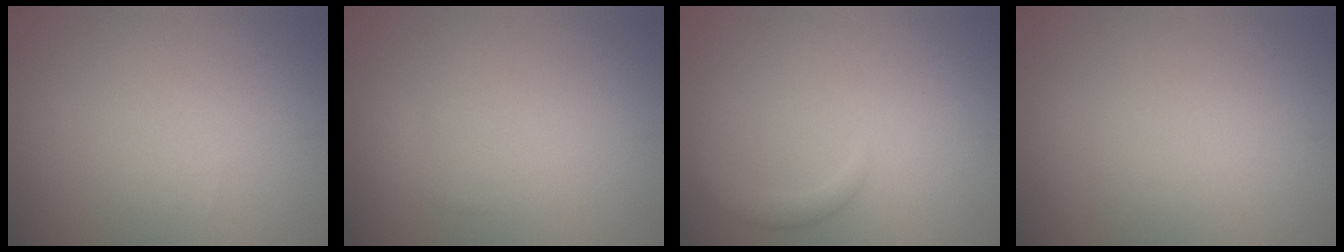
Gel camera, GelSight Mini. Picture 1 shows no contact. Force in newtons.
{"total": 0.6, "press": 0.6, "slide": 0.0}
{"total": 1.4, "press": 1.4, "slide": 0.1}
{"total": 0.0}